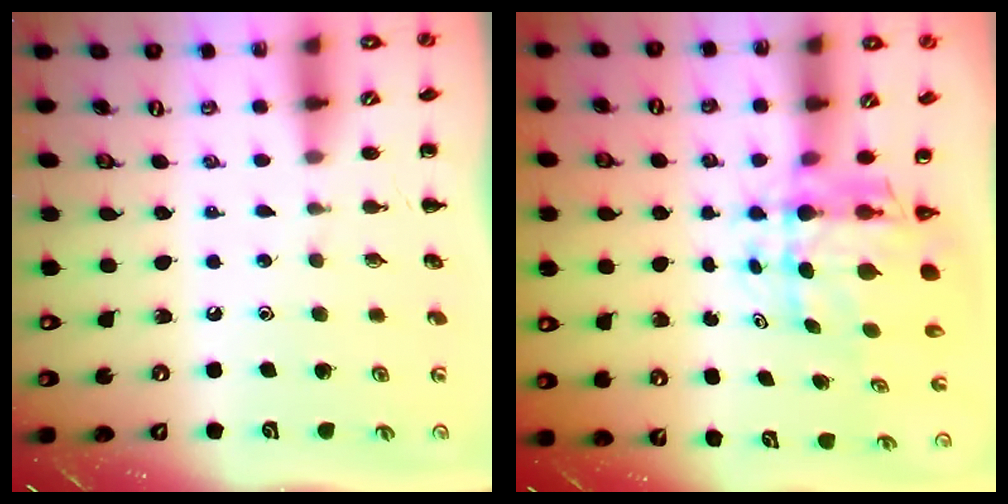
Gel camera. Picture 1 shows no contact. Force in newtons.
{"total": 7.8, "press": 7.3, "slide": 2.7}